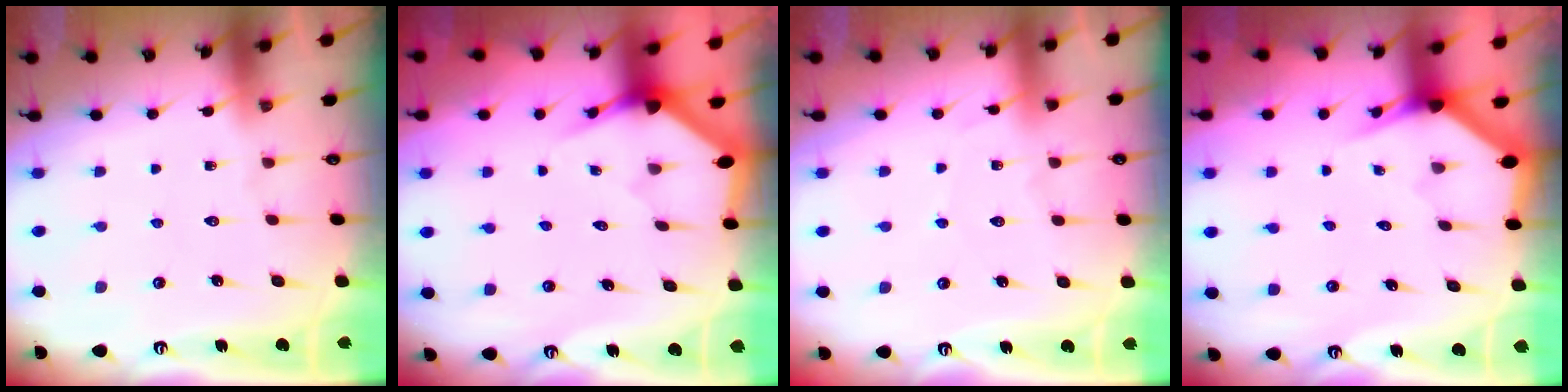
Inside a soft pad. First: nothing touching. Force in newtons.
{"total": 3.3, "press": 3.3, "slide": 0.1}
{"total": 2.6, "press": 2.5, "slide": 0.3}
{"total": 2.6, "press": 2.6, "slide": 0.0}